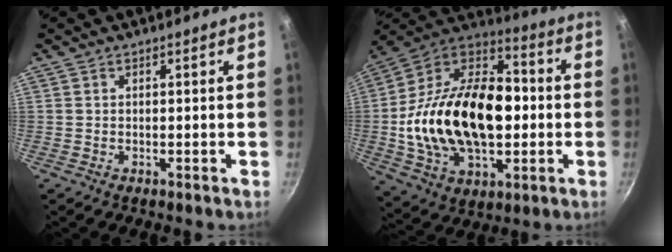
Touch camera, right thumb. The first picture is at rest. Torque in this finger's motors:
{"motor_torque": [-0.83, 2.44, 1.47, -1.30, 0.26]}